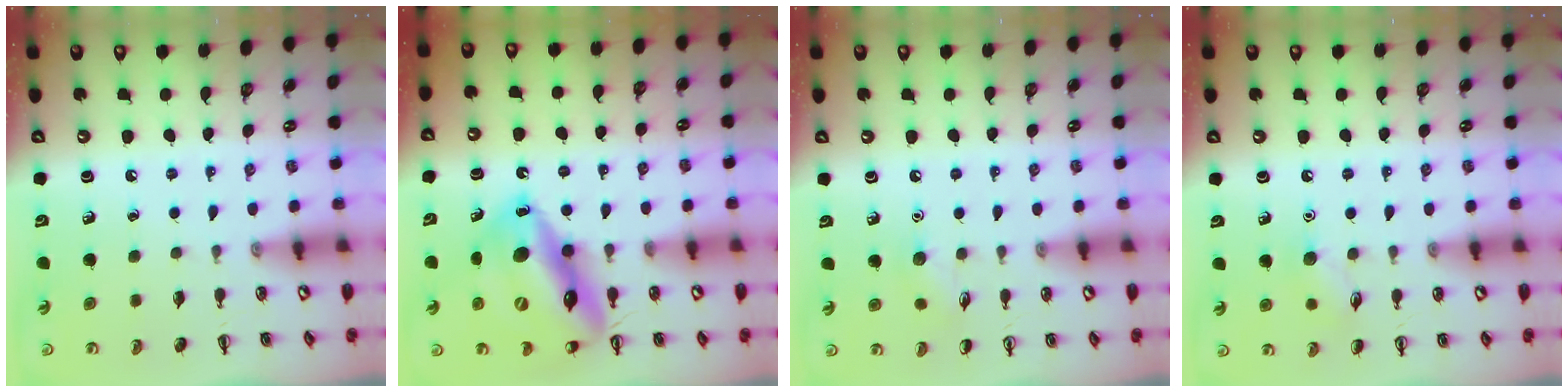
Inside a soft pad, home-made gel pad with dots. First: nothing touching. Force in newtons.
{"total": 19.6, "press": 19.1, "slide": 4.4}
{"total": 5.6, "press": 5.3, "slide": 1.8}
{"total": 6.3, "press": 6.3, "slide": 0.7}